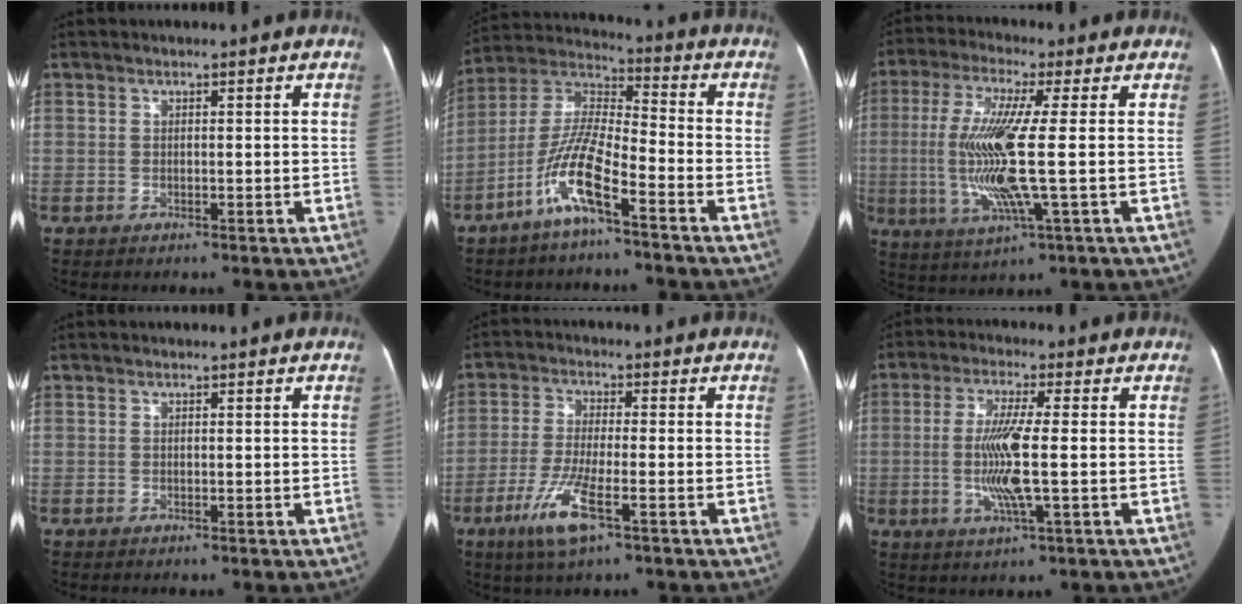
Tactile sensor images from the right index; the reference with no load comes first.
{"total": 11.4, "force": [-6.3, 1.5, 9.4], "torque": [-0.201, 0.003, -0.128]}
{"total": 13.1, "force": [-0.8, 0.4, 13.0], "torque": [-0.277, -0.007, -0.020]}
{"total": 0.0}
{"total": 8.3, "force": [-4.1, 1.3, 7.0], "torque": [-0.151, -0.018, -0.077]}
{"total": 8.7, "force": [-1.1, 0.5, 8.6], "torque": [-0.176, -0.006, -0.023]}